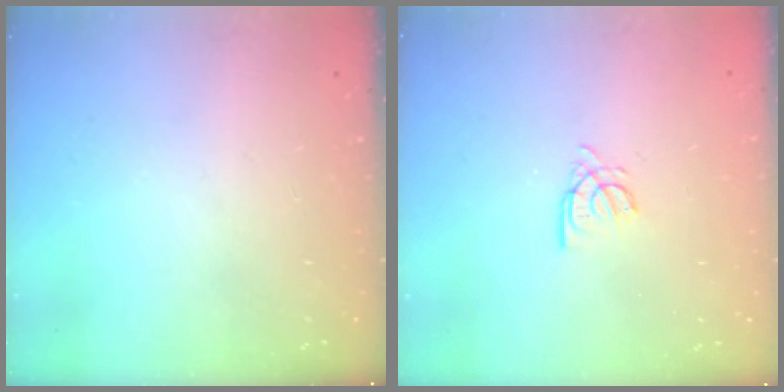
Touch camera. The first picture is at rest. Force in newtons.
{"total": 5.0, "press": 5.0, "slide": 0.4}